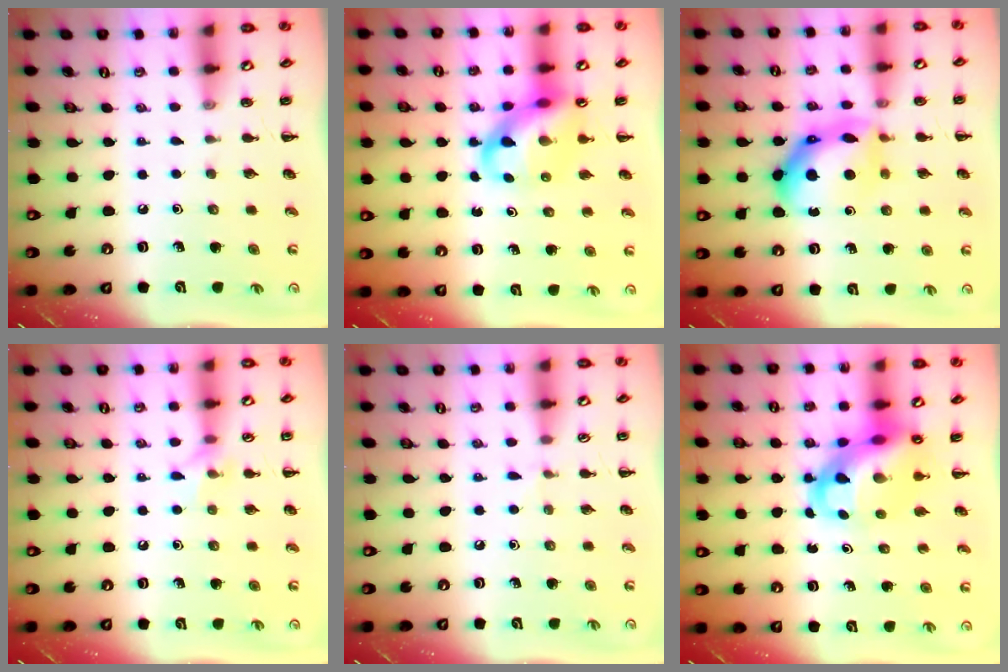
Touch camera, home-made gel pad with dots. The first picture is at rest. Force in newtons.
{"total": 12.0, "press": 11.5, "slide": 3.3}
{"total": 13.7, "press": 13.7, "slide": 0.8}
{"total": 6.8, "press": 6.7, "slide": 1.3}
{"total": 2.8, "press": 2.5, "slide": 1.1}
{"total": 12.8, "press": 12.4, "slide": 3.2}